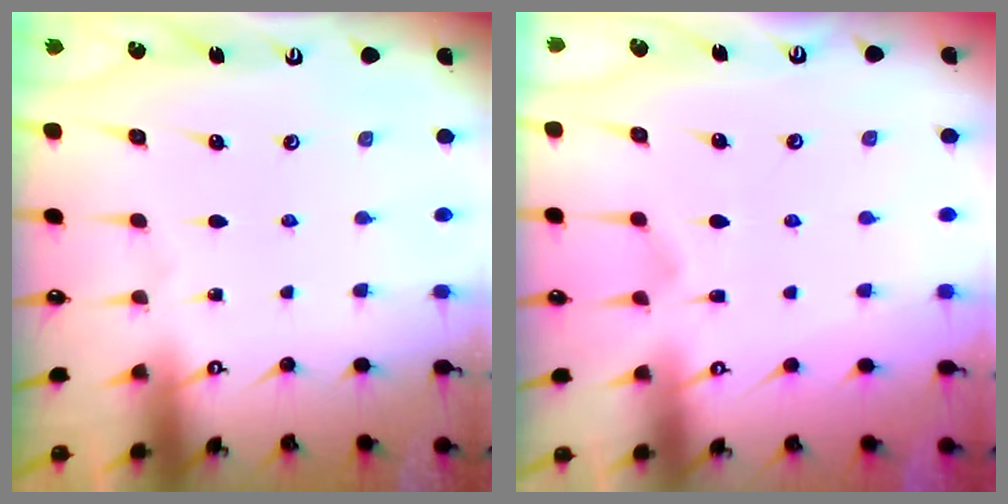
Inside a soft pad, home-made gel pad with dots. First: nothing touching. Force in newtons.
{"total": 2.4, "press": 2.0, "slide": 1.2}